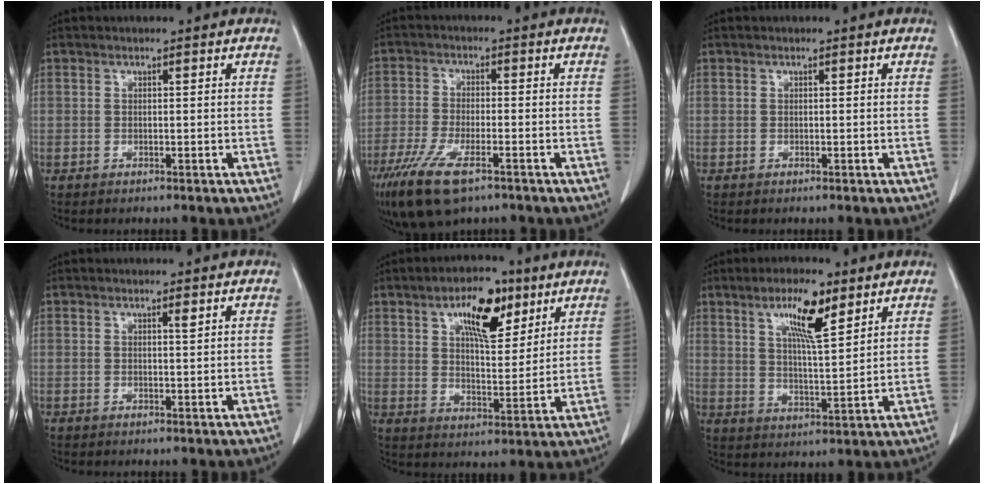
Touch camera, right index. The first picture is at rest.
{"total": 10.9, "force": [-6.9, 3.4, 7.8], "torque": [-0.149, -0.022, -0.120]}
{"total": 0.0}
{"total": 0.8, "force": [0.4, -0.1, 0.7], "torque": [-0.012, -0.001, 0.006]}
{"total": 11.0, "force": [5.9, 4.3, 8.3], "torque": [-0.134, 0.011, 0.099]}
{"total": 9.1, "force": [5.2, 1.6, 7.3], "torque": [-0.131, -0.001, 0.091]}